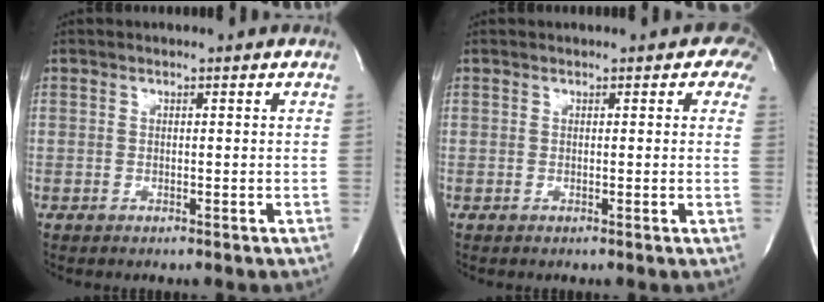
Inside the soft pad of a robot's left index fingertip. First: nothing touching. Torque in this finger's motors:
{"motor_torque": [0.03, -0.21, 0.38, 0.08]}